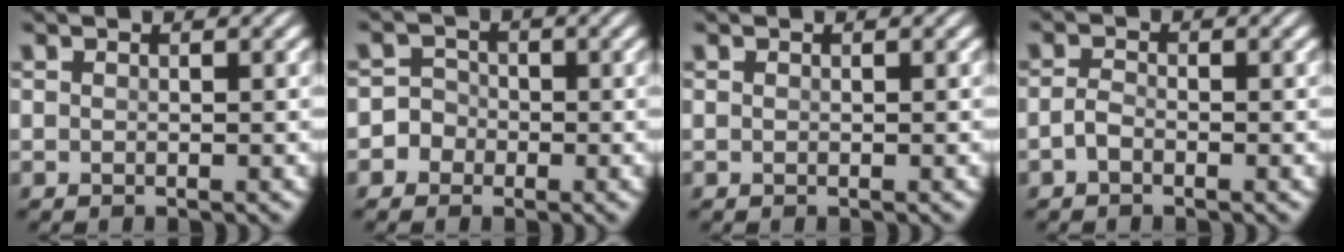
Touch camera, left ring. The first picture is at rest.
{"total": 2.8, "force": [-1.2, 2.5, 0.3], "torque": [0.023, 0.009, -0.034]}
{"total": 0.0}
{"total": 1.3, "force": [-0.7, 0.7, 0.8], "torque": [-0.019, 0.003, -0.018]}